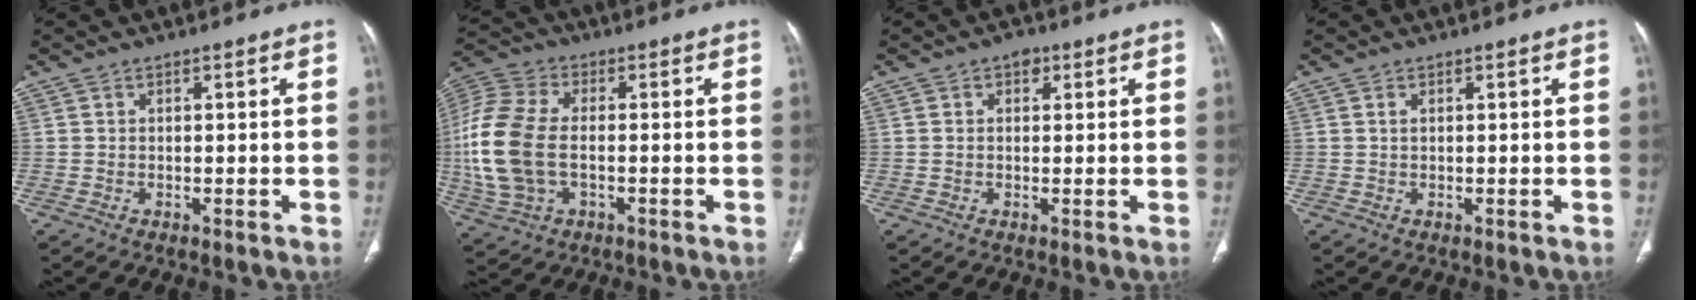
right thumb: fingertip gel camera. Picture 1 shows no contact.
{"total": 16.4, "force": [-1.4, 9.8, 13.1], "torque": [-0.308, 0.010, -0.023]}
{"total": 2.4, "force": [1.0, 1.8, 1.3], "torque": [-0.008, 0.000, 0.011]}
{"total": 0.6, "force": [0.3, 0.4, 0.5], "torque": [-0.012, 0.002, 0.005]}